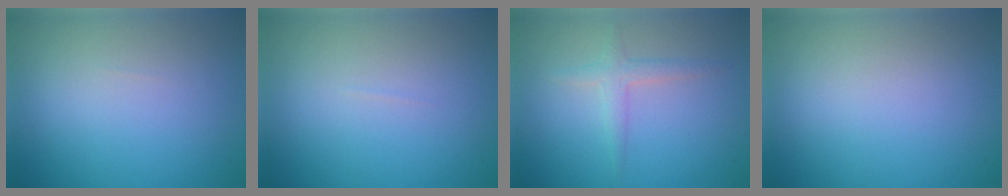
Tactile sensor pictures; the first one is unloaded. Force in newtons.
{"total": 0.0}
{"total": 1.7, "press": 1.7, "slide": 0.1}
{"total": 0.0}